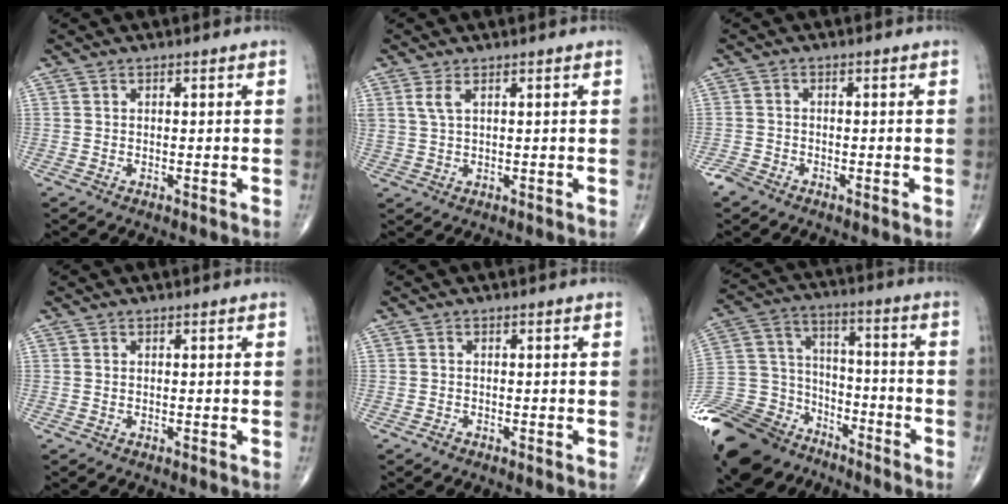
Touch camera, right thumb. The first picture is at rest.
{"total": 2.6, "force": [1.3, 1.0, 2.0], "torque": [-0.050, 0.002, 0.035]}
{"total": 2.1, "force": [-1.8, 1.0, 0.7], "torque": [-0.018, -0.001, -0.037]}
{"total": 0.0}
{"total": 0.7, "force": [-0.5, 0.4, 0.2], "torque": [-0.004, 0.000, -0.013]}
{"total": 27.7, "force": [-19.0, 16.6, 11.3], "torque": [-0.300, 0.055, -0.329]}